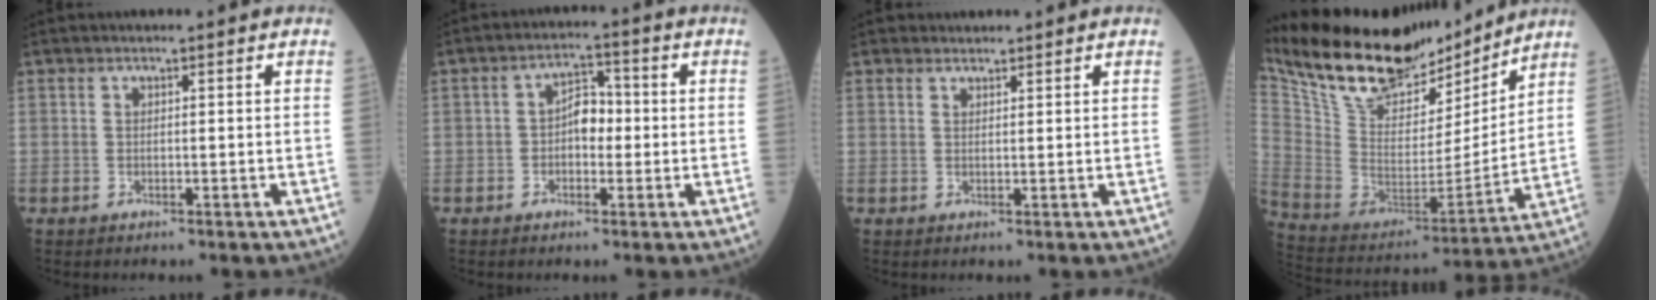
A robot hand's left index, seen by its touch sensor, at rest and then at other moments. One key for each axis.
{"total": 4.6, "fx": -0.5, "fy": 2.6, "fz": 3.7, "tx": -0.060, "ty": 0.018, "tz": -0.014}
{"total": 1.0, "fx": 0.8, "fy": 0.5, "fz": -0.2, "tx": 0.003, "ty": 0.000, "tz": 0.010}
{"total": 21.9, "fx": 19.3, "fy": 6.5, "fz": 8.0, "tx": -0.159, "ty": -0.010, "tz": 0.327}